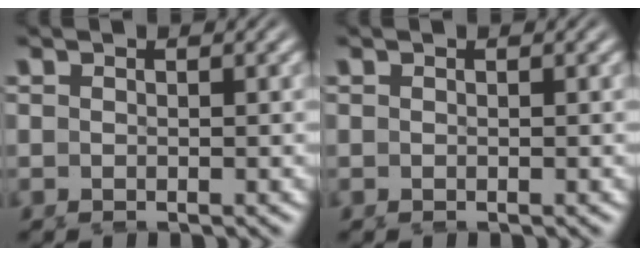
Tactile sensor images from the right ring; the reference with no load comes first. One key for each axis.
{"total": 0.0}